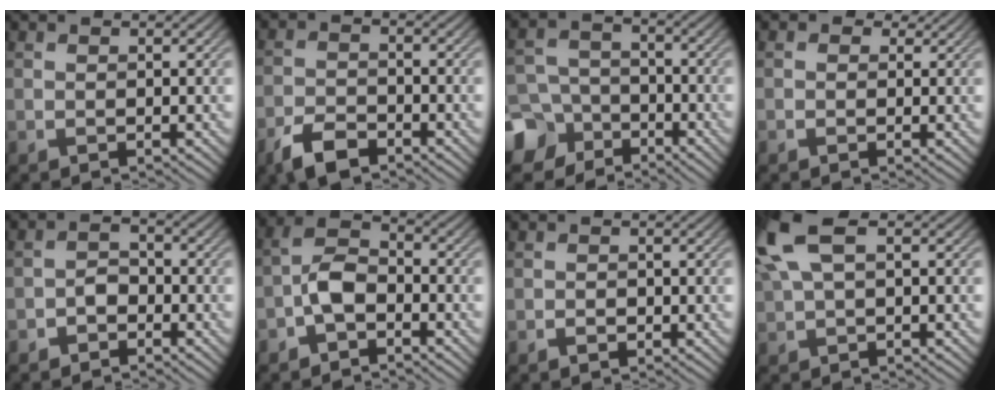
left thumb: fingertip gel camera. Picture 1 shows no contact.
{"total": 5.2, "force": [-3.7, 2.2, 2.8], "torque": [-0.055, -0.004, -0.079]}
{"total": 9.2, "force": [-6.0, 6.4, 2.6], "torque": [-0.064, -0.019, -0.124]}
{"total": 2.0, "force": [0.5, 1.8, 0.9], "torque": [-0.012, 0.002, 0.002]}
{"total": 2.4, "force": [-1.5, 1.6, 1.1], "torque": [-0.018, 0.009, -0.033]}
{"total": 4.8, "force": [-2.4, 2.6, 3.2], "torque": [-0.061, 0.014, -0.059]}
{"total": 1.0, "force": [-0.5, 0.7, 0.5], "torque": [-0.007, -0.003, -0.009]}
{"total": 7.1, "force": [2.5, 3.3, 5.8], "torque": [-0.147, 0.018, 0.046]}